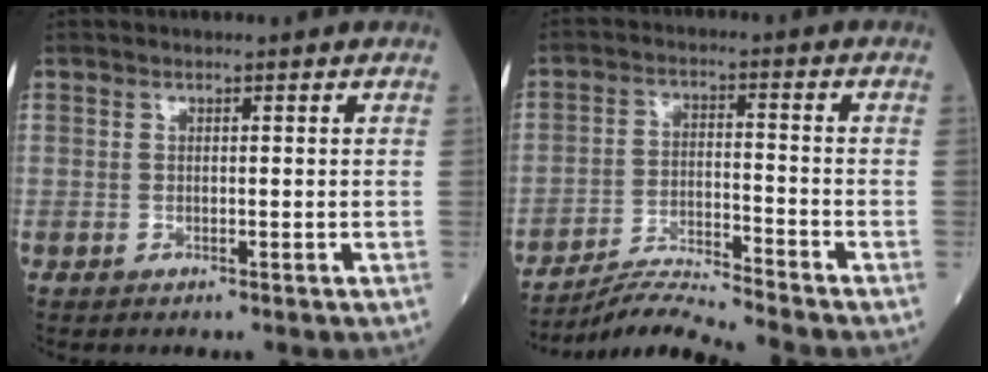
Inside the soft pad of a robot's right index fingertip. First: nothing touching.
{"total": 7.4, "force": [-7.1, -2.2, 0.6], "torque": [-0.017, -0.006, -0.131]}